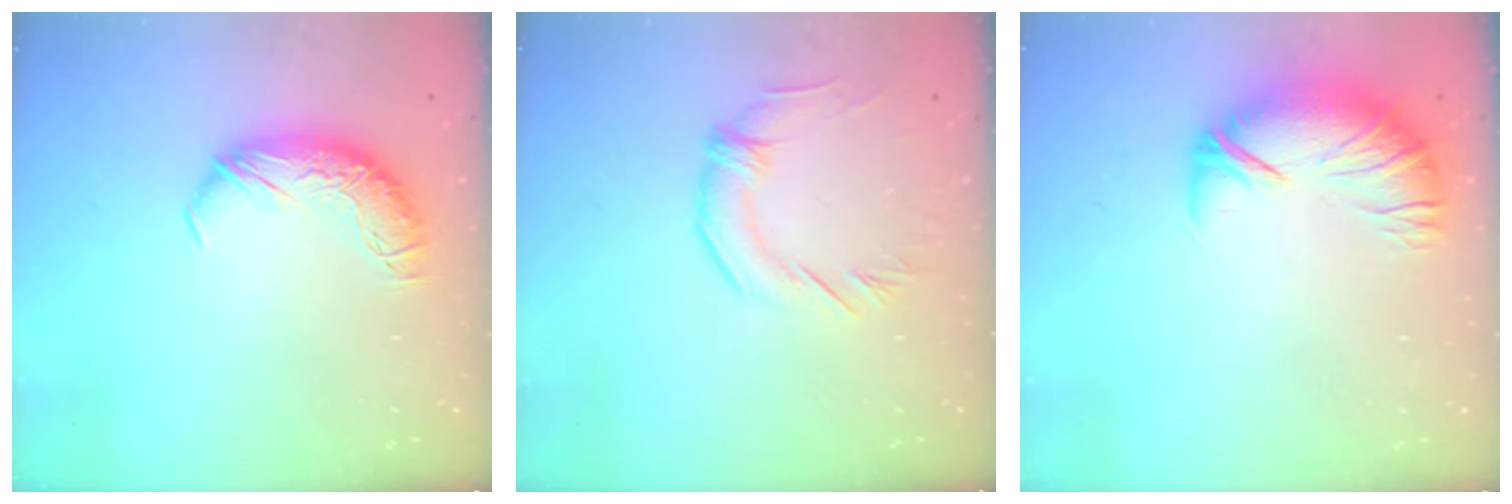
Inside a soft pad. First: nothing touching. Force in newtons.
{"total": 1.5, "press": 1.4, "slide": 0.4}
{"total": 2.7, "press": 1.5, "slide": 2.2}